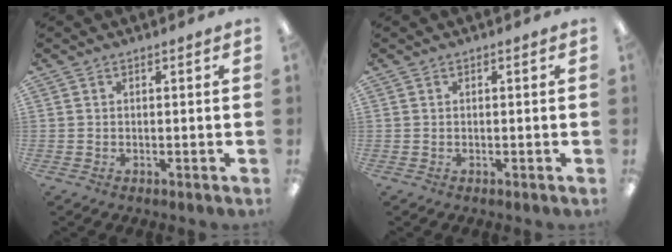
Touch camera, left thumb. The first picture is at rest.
{"total": 0.0}